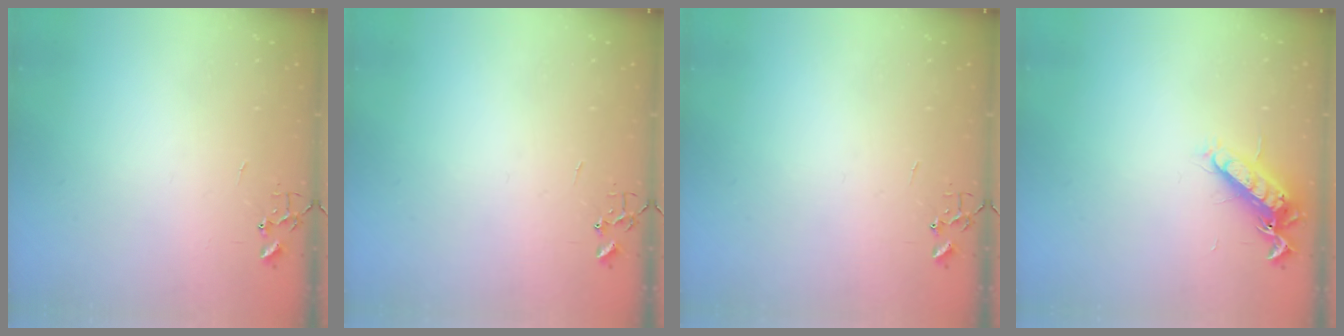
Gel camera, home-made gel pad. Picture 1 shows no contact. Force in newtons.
{"total": 0.0}
{"total": 0.0}
{"total": 13.0, "press": 12.9, "slide": 1.2}